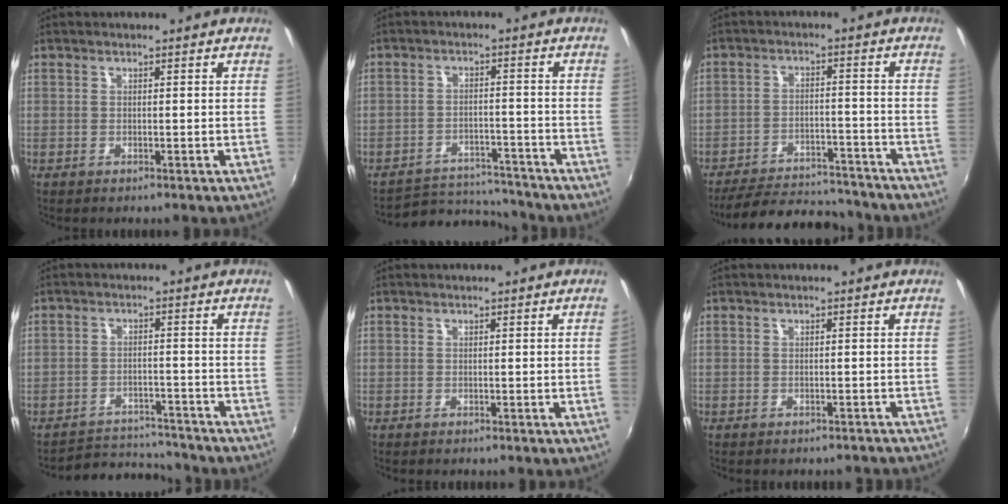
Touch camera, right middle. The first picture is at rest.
{"total": 8.9, "force": [-8.5, 2.5, 0.3], "torque": [-0.021, 0.025, -0.125]}
{"total": 15.3, "force": [-13.8, 4.5, 4.8], "torque": [-0.113, 0.016, -0.190]}
{"total": 6.9, "force": [-6.5, 2.1, -0.6], "torque": [-0.002, 0.024, -0.100]}
{"total": 1.1, "force": [0.1, -0.7, 0.9], "torque": [-0.007, -0.010, 0.002]}
{"total": 3.7, "force": [-3.3, 1.3, 1.1], "torque": [-0.017, -0.010, -0.036]}